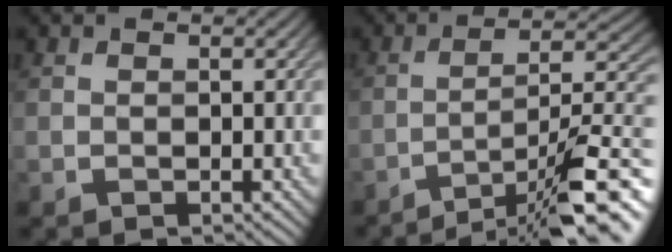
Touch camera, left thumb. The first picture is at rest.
{"total": 13.8, "force": [-9.0, 2.7, 10.0], "torque": [-0.145, 0.014, -0.136]}